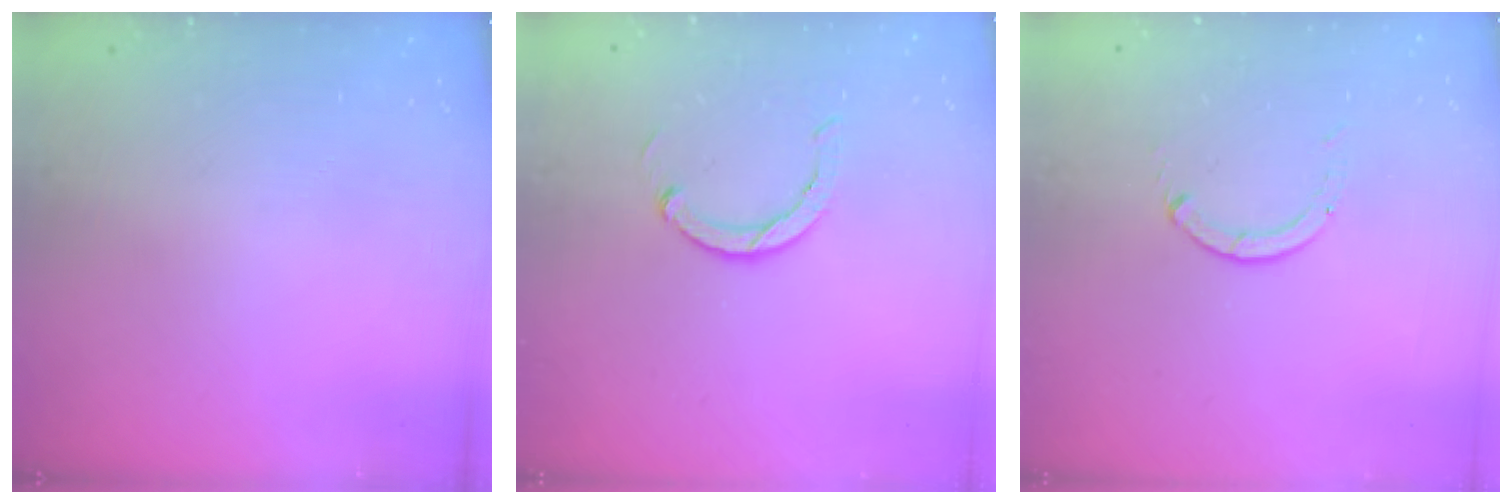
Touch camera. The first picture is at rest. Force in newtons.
{"total": 3.0, "press": 3.0, "slide": 0.1}
{"total": 0.0}